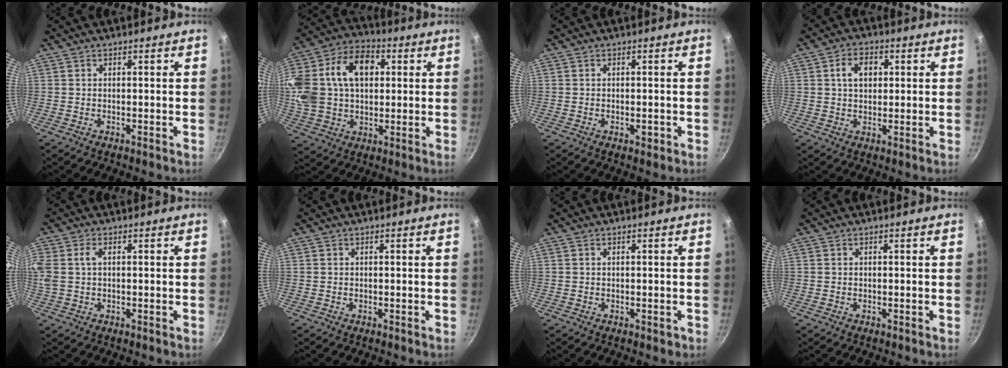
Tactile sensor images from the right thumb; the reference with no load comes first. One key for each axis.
{"total": 24.7, "fx": 5.4, "fy": 17.4, "fz": 16.6, "tx": -0.351, "ty": 0.038, "tz": 0.089}
{"total": 1.6, "fx": -0.5, "fy": 0.9, "fz": 1.3, "tx": -0.018, "ty": 0.001, "tz": -0.008}
{"total": 5.7, "fx": 1.3, "fy": 4.1, "fz": 3.8, "tx": -0.045, "ty": 0.006, "tz": 0.019}
{"total": 7.2, "fx": 1.5, "fy": 4.7, "fz": 5.2, "tx": -0.114, "ty": 0.013, "tz": 0.024}
{"total": 0.0}
{"total": 0.8, "fx": 0.0, "fy": 0.5, "fz": 0.6, "tx": -0.005, "ty": 0.001, "tz": 0.001}
{"total": 0.0}